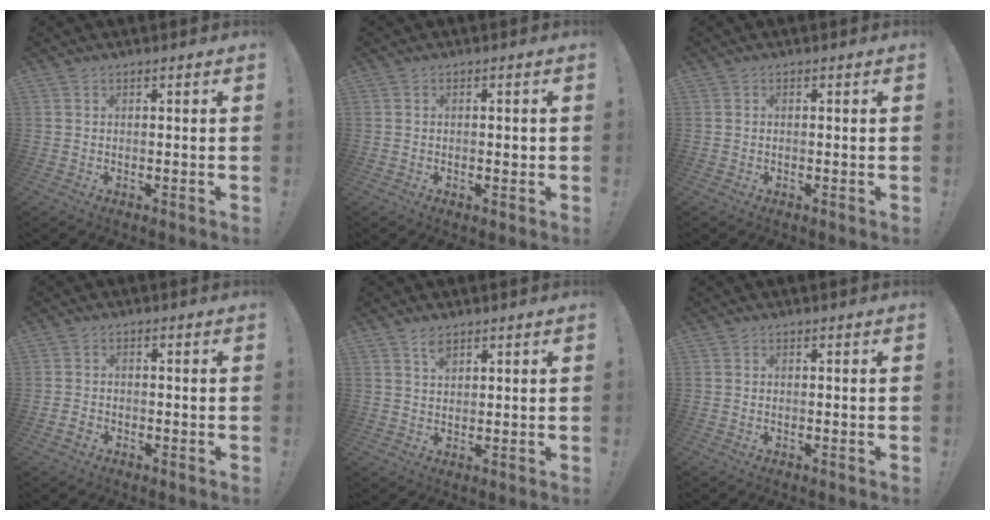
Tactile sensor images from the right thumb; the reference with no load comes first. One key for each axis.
{"total": 1.1, "fx": -0.2, "fy": 0.8, "fz": 0.8, "tx": -0.006, "ty": 0.003, "tz": -0.005}
{"total": 0.0}
{"total": 2.4, "fx": -1.5, "fy": 1.5, "fz": 1.0, "tx": -0.012, "ty": 0.010, "tz": -0.027}
{"total": 3.4, "fx": 2.3, "fy": 1.5, "fz": 1.9, "tx": -0.021, "ty": -0.015, "tz": 0.039}
{"total": 0.0}